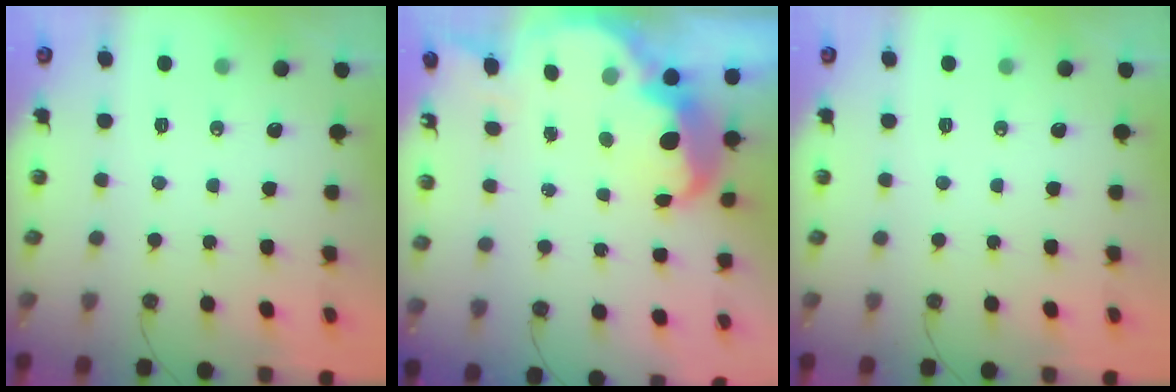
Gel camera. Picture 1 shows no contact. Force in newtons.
{"total": 8.1, "press": 8.0, "slide": 0.5}
{"total": 0.0}